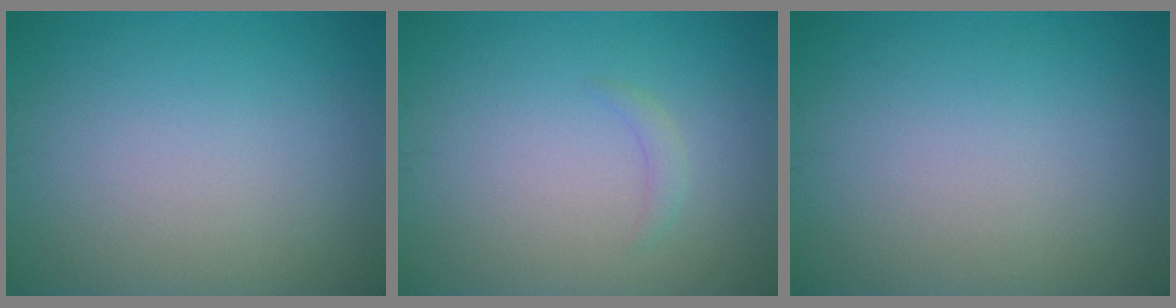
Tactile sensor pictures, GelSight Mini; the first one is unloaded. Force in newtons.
{"total": 0.8, "press": 0.8, "slide": 0.1}
{"total": 0.0}